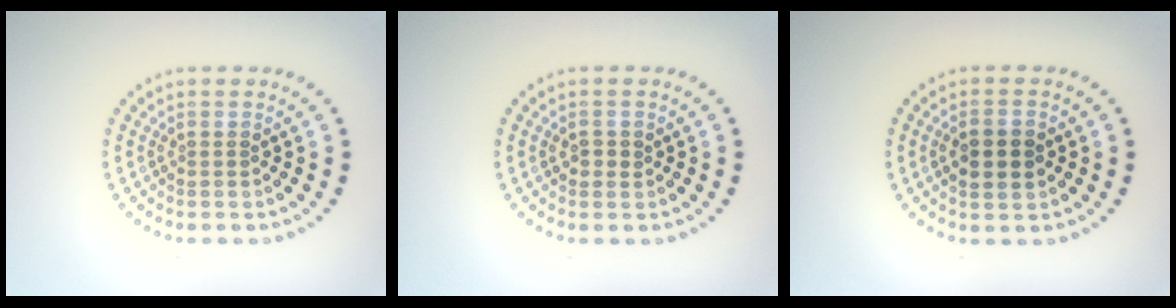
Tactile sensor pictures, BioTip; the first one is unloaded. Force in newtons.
{"total": 1.1, "press": 1.1, "slide": 0.4}
{"total": 2.7, "press": 2.7, "slide": 0.2}